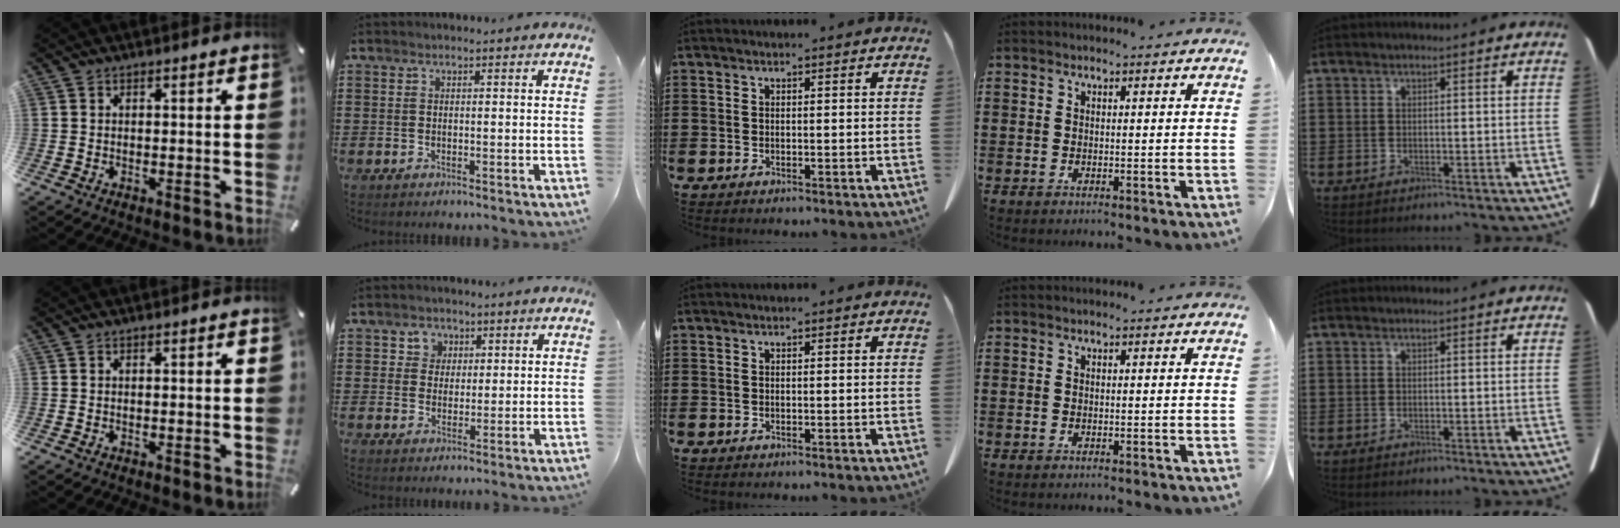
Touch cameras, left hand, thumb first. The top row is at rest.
{"index": {"total": 3.2, "force": [1.5, 2.8, 0.1], "torque": [-0.011, 0.007, 0.025]}}